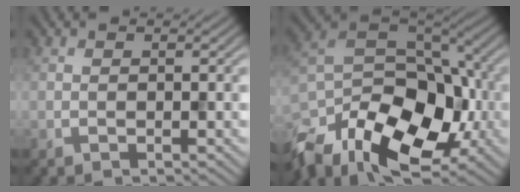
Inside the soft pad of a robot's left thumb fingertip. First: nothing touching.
{"total": 16.0, "force": [-8.1, 10.1, 9.3], "torque": [-0.222, -0.038, -0.139]}